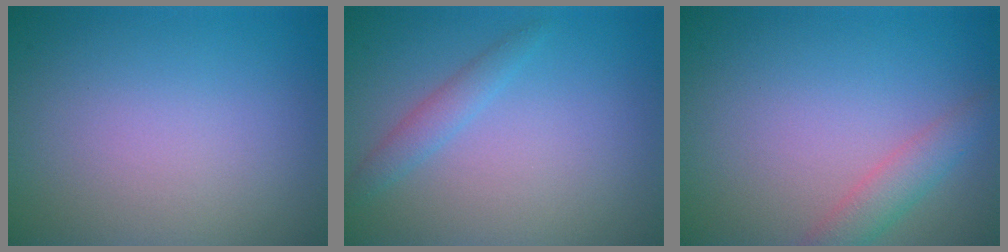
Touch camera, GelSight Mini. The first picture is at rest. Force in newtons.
{"total": 1.6, "press": 1.6, "slide": 0.0}
{"total": 2.5, "press": 2.5, "slide": 0.1}